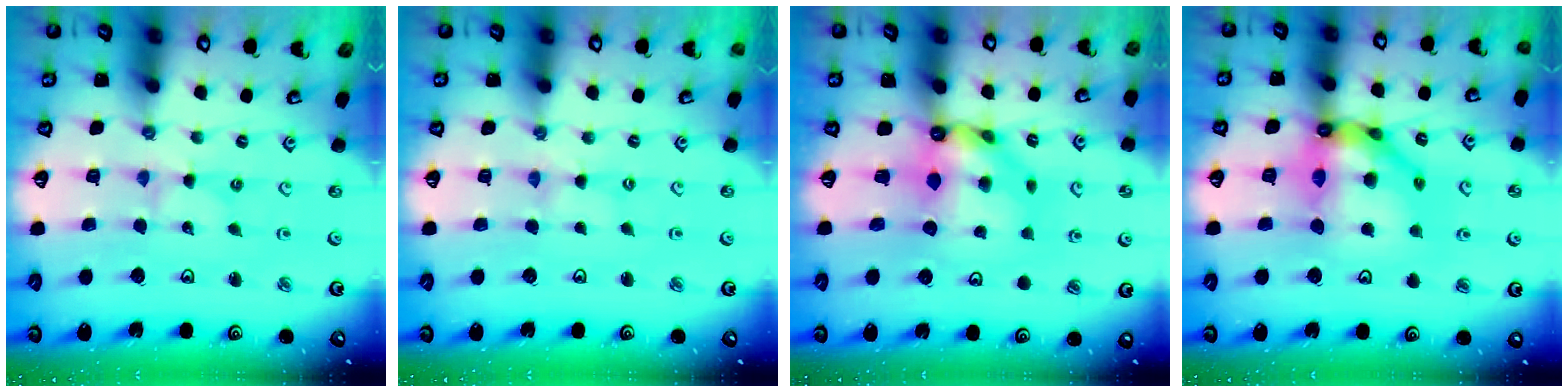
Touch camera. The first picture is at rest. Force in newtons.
{"total": 0.7, "press": 0.7, "slide": 0.1}
{"total": 8.8, "press": 8.8, "slide": 0.7}
{"total": 15.9, "press": 15.8, "slide": 1.8}